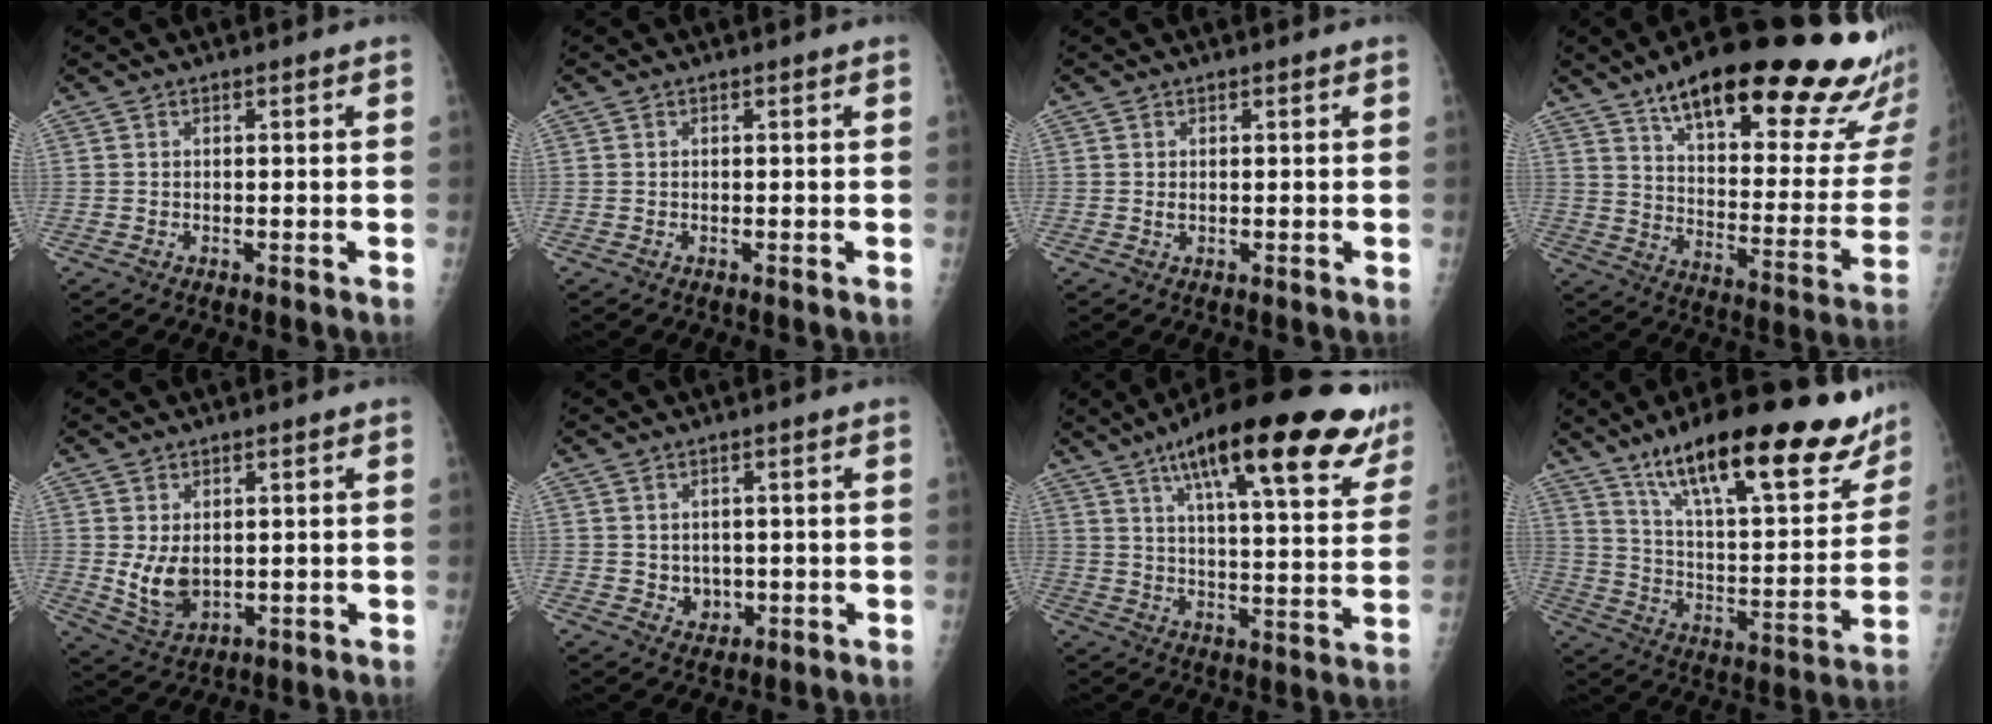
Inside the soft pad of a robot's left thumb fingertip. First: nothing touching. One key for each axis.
{"total": 0.0}
{"total": 0.6, "fx": 0.3, "fy": 0.4, "fz": 0.4, "tx": -0.006, "ty": -0.001, "tz": 0.005}
{"total": 31.9, "fx": 21.3, "fy": 8.7, "fz": 22.0, "tx": -0.269, "ty": -0.067, "tz": 0.299}
{"total": 6.5, "fx": 0.6, "fy": 4.4, "fz": 4.7, "tx": -0.073, "ty": -0.019, "tz": 0.030}
{"total": 3.2, "fx": 0.1, "fy": 2.8, "fz": 1.5, "tx": -0.009, "ty": -0.002, "tz": 0.012}
{"total": 25.8, "fx": 15.8, "fy": 6.9, "fz": 19.1, "tx": -0.253, "ty": -0.034, "tz": 0.227}
{"total": 28.5, "fx": 19.4, "fy": 8.2, "fz": 19.2, "tx": -0.249, "ty": -0.061, "tz": 0.302}